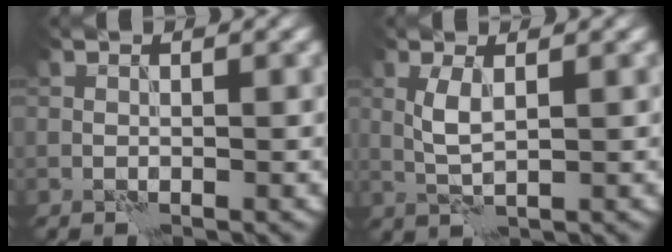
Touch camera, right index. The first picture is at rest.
{"total": 2.3, "force": [0.5, 0.6, 2.2], "torque": [-0.052, 0.004, 0.010]}